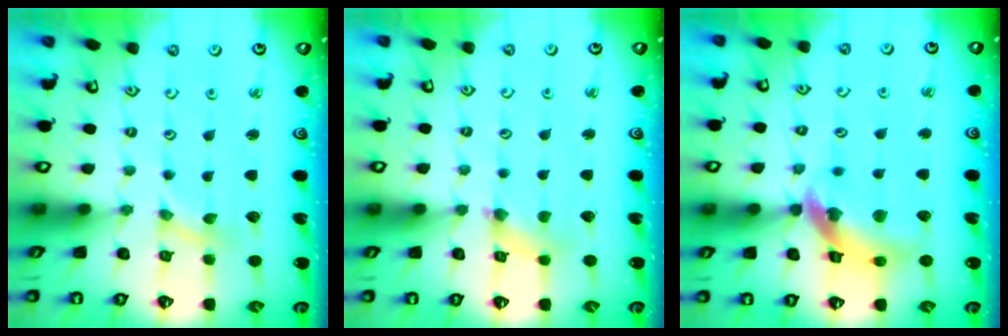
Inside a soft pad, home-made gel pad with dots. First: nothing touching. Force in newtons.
{"total": 1.9, "press": 1.8, "slide": 0.3}
{"total": 14.3, "press": 14.2, "slide": 1.7}